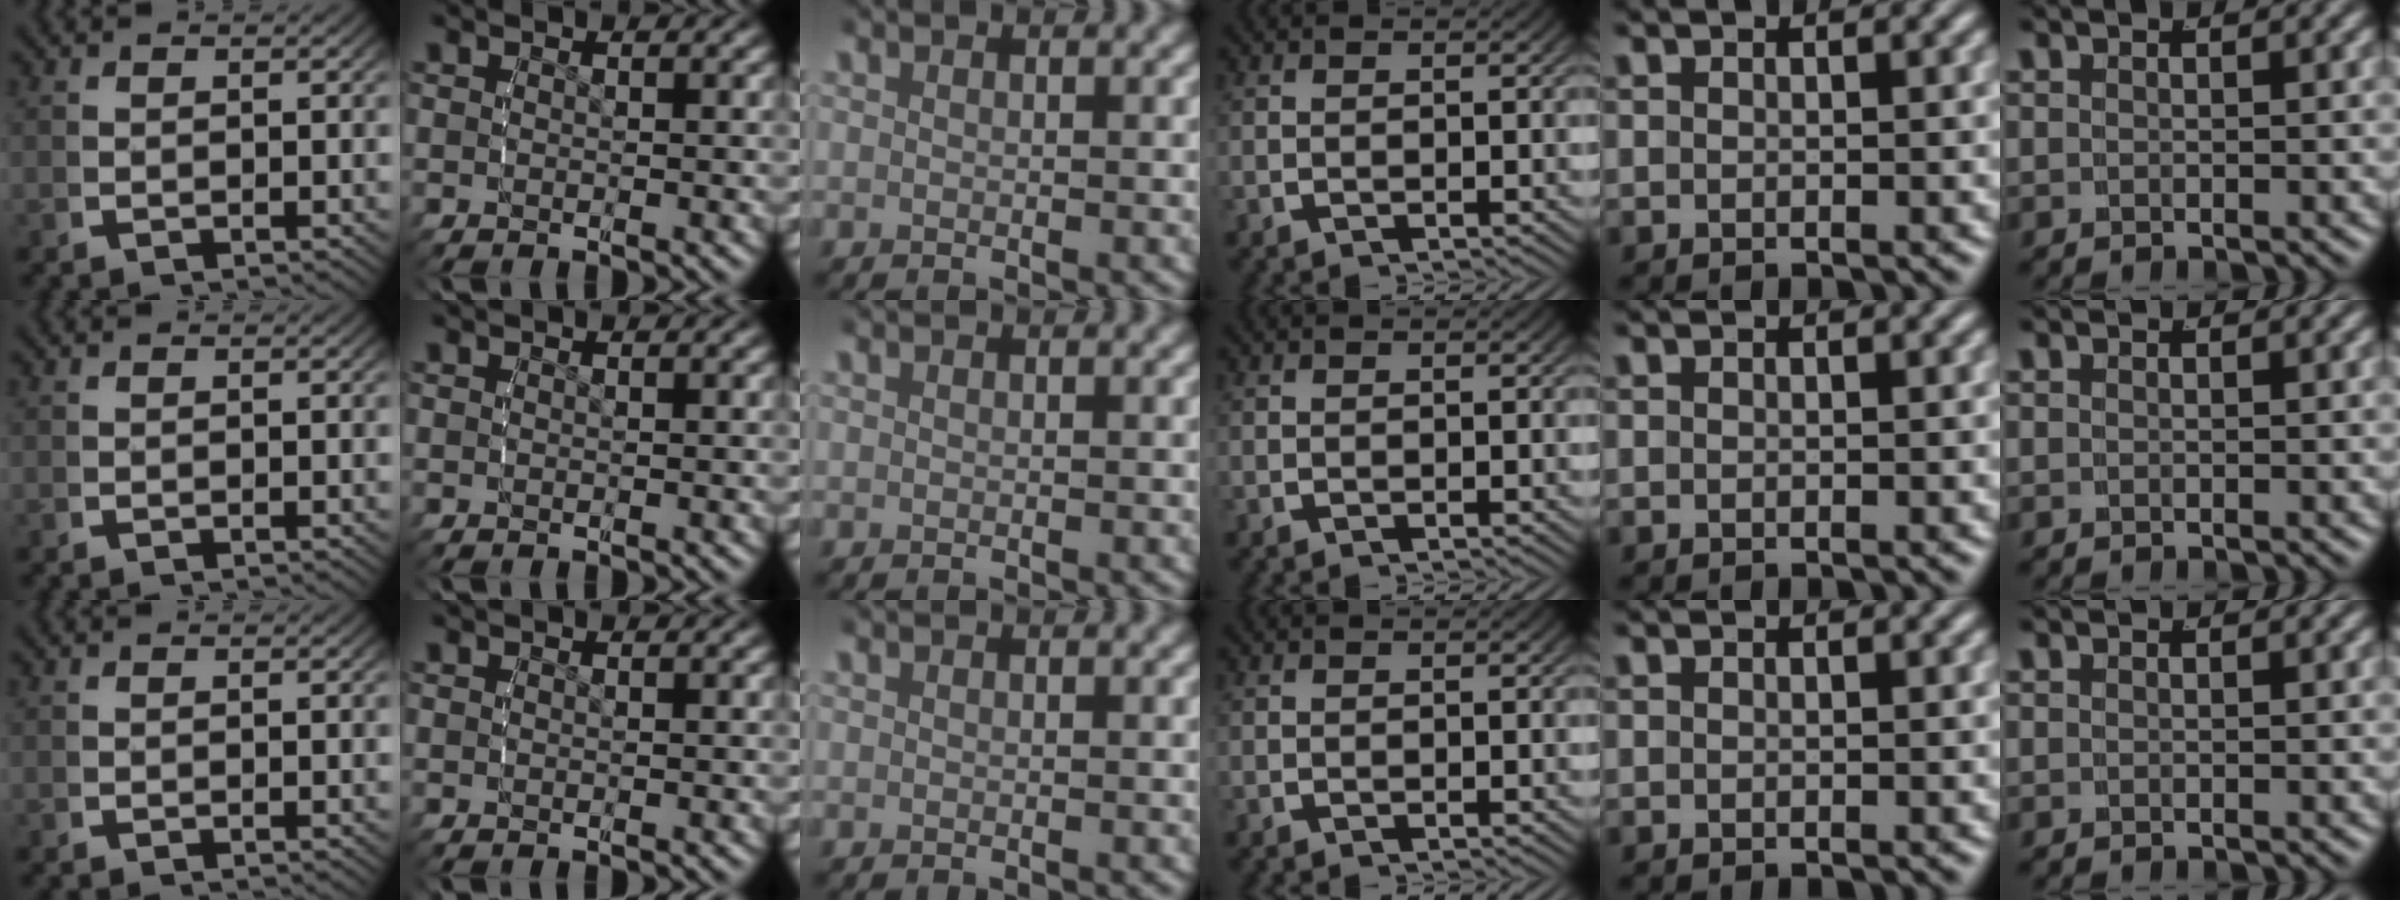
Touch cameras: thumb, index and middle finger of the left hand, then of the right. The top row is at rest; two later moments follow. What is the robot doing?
{"motion": "reach", "object": "paper"}